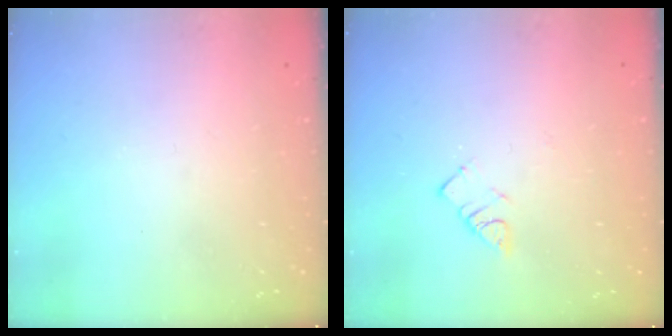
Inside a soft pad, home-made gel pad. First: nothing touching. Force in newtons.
{"total": 3.6, "press": 3.6, "slide": 0.4}